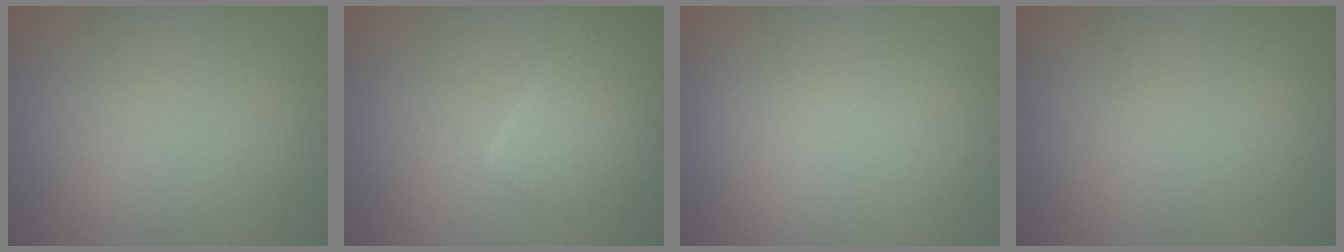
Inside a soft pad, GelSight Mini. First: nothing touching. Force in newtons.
{"total": 6.5, "press": 6.5, "slide": 0.4}
{"total": 0.0}
{"total": 0.0}